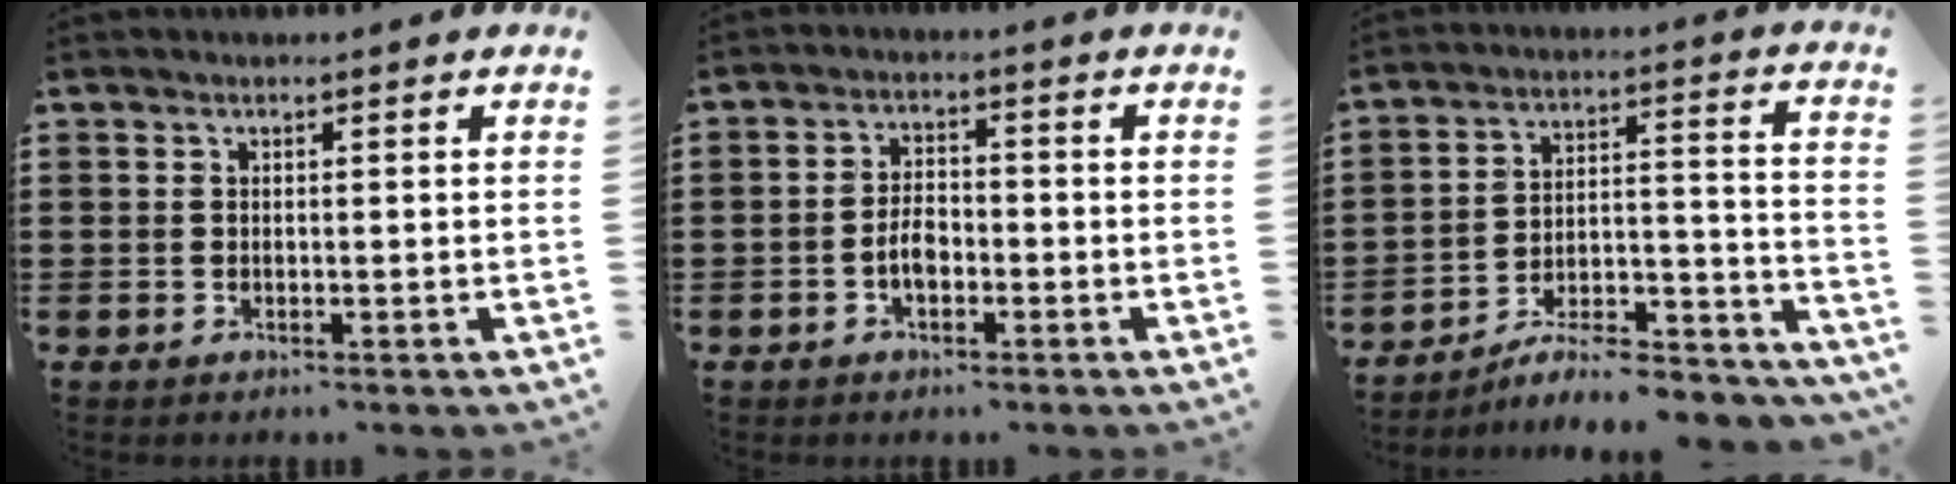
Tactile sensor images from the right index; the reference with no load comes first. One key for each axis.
{"total": 3.5, "fx": -1.2, "fy": 1.9, "fz": 2.7, "tx": -0.059, "ty": -0.001, "tz": -0.023}
{"total": 7.4, "fx": -6.5, "fy": 1.6, "fz": 3.2, "tx": -0.041, "ty": 0.010, "tz": -0.123}